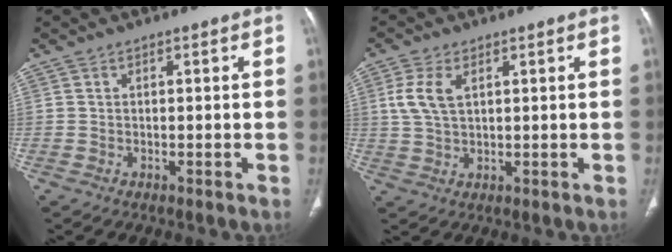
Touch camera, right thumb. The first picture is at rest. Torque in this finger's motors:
{"motor_torque": [-0.35, 0.40, 0.11, -0.11, 0.24]}